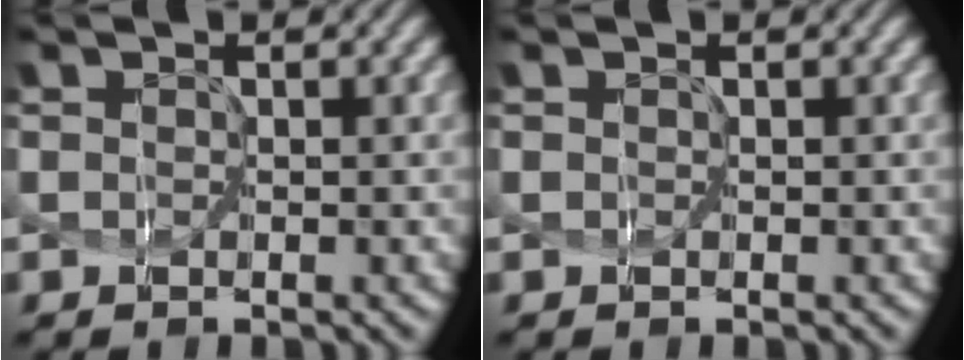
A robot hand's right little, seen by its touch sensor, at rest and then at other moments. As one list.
[{"total": 0.0}]